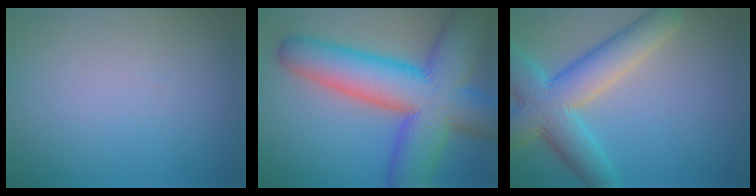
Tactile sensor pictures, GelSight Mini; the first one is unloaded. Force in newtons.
{"total": 13.2, "press": 13.2, "slide": 0.4}
{"total": 7.7, "press": 7.7, "slide": 0.2}